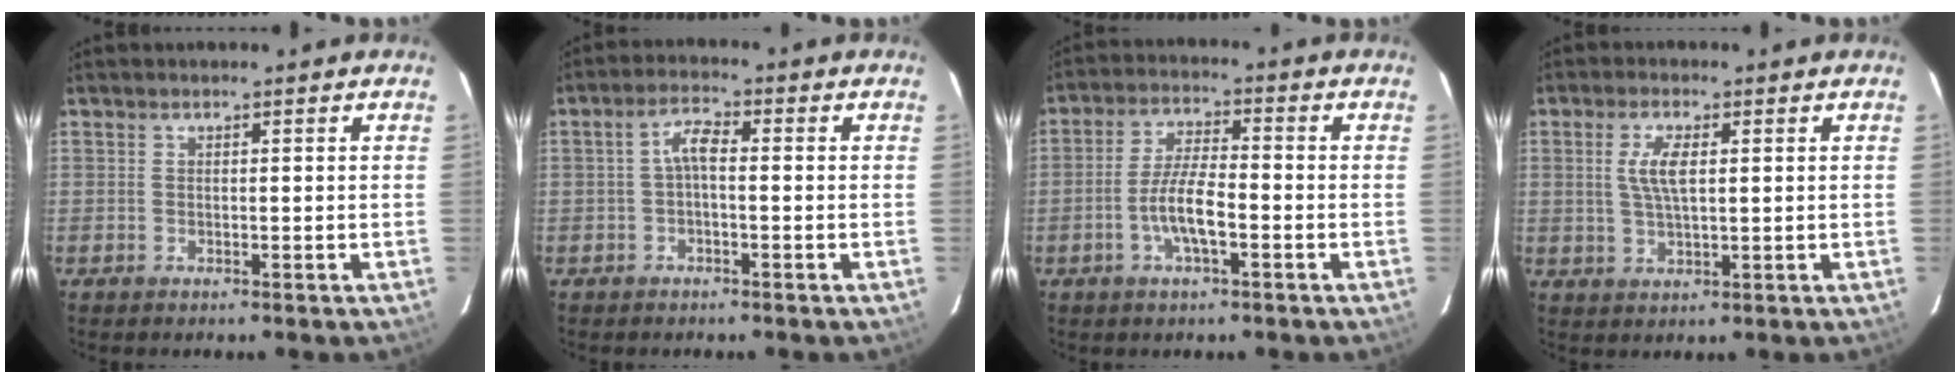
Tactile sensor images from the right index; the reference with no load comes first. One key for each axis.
{"total": 3.1, "fx": -0.5, "fy": 1.1, "fz": 2.9, "tx": -0.061, "ty": 0.012, "tz": -0.010}
{"total": 7.2, "fx": -2.7, "fy": 1.7, "fz": 6.5, "tx": -0.131, "ty": 0.003, "tz": -0.051}
{"total": 5.2, "fx": 1.1, "fy": 1.8, "fz": 4.8, "tx": -0.094, "ty": 0.002, "tz": 0.023}